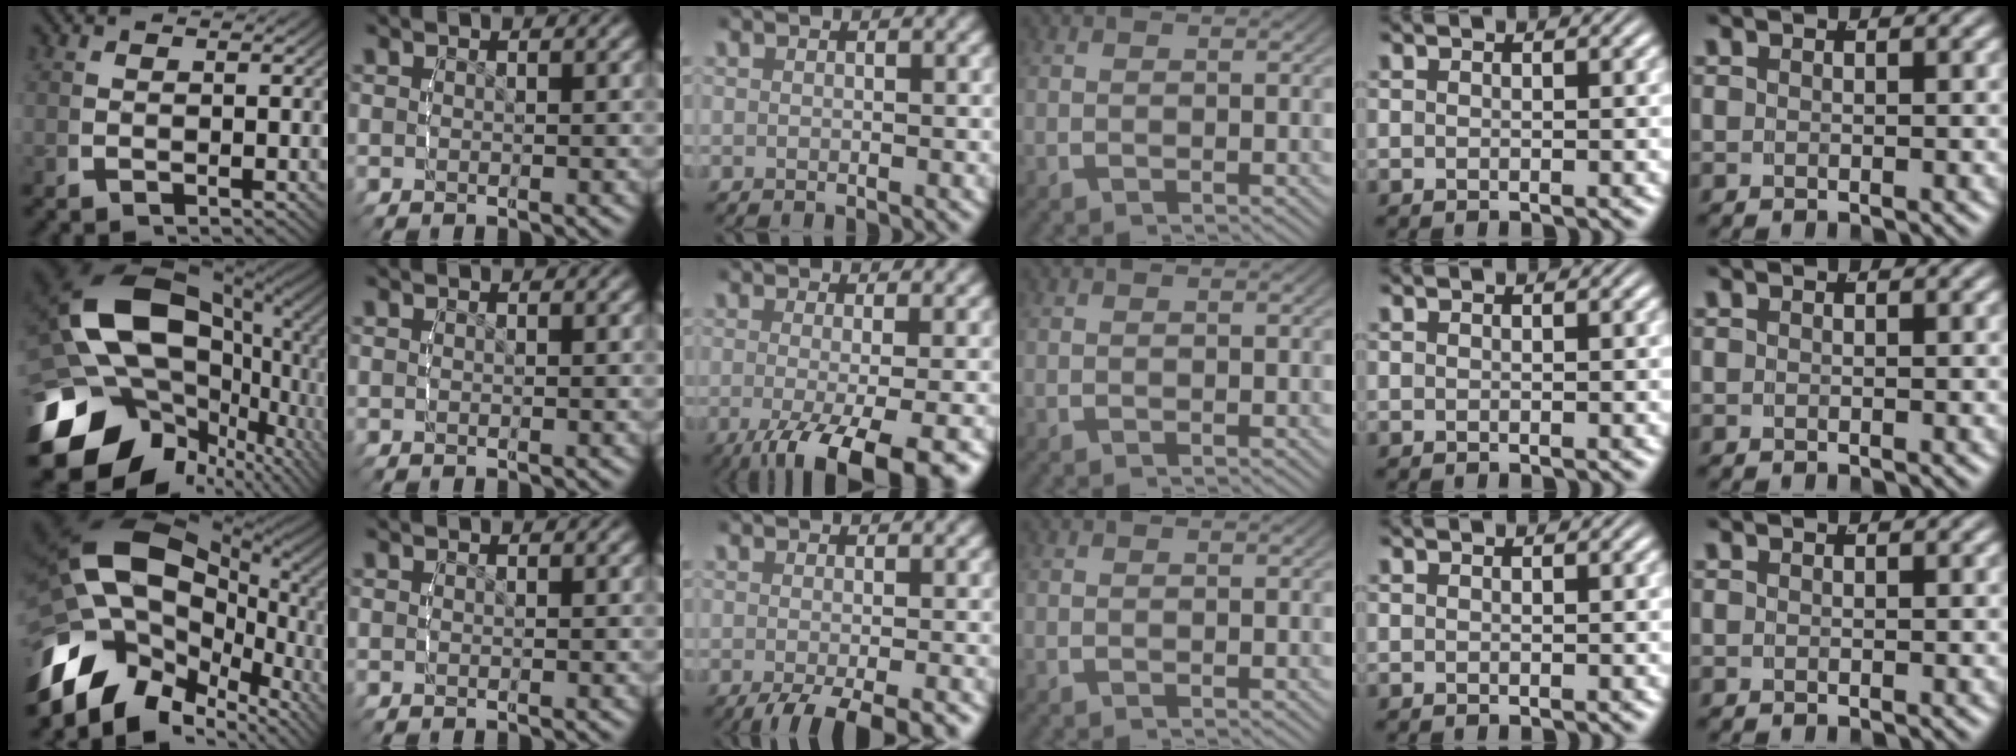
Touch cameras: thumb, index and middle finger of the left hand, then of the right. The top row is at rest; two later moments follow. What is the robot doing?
{"motion": "lift_and_place", "object": "lipstick"}